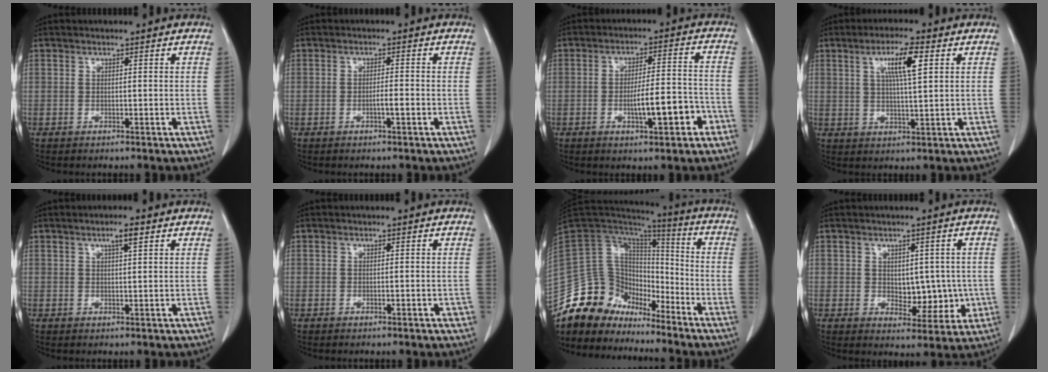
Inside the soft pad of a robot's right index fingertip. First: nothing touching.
{"total": 2.3, "force": [-0.8, 0.4, 2.1], "torque": [-0.040, 0.002, -0.012]}
{"total": 8.8, "force": [-3.5, 2.0, 7.9], "torque": [-0.127, 0.017, -0.046]}
{"total": 7.3, "force": [2.7, 1.0, 6.7], "torque": [-0.122, 0.006, 0.048]}
{"total": 2.8, "force": [1.5, 0.5, 2.3], "torque": [-0.041, 0.002, 0.026]}
{"total": 1.3, "force": [-0.3, 0.6, 1.1], "torque": [-0.025, 0.004, 0.000]}
{"total": 17.6, "force": [-14.2, 9.2, 4.8], "torque": [-0.099, 0.060, -0.252]}
{"total": 7.6, "force": [-0.1, 4.8, 5.9], "torque": [-0.068, 0.011, 0.015]}